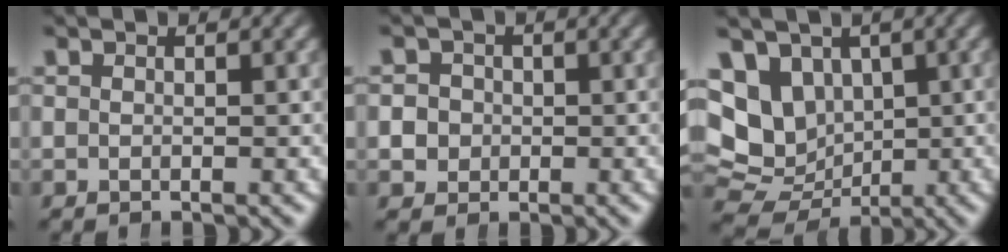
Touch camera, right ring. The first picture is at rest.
{"total": 3.5, "force": [-0.4, 3.4, 0.8], "torque": [-0.023, -0.009, -0.003]}
{"total": 11.0, "force": [-0.3, 9.8, 4.9], "torque": [-0.118, -0.044, 0.010]}